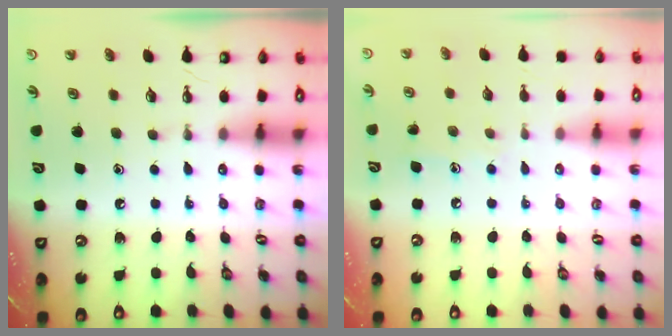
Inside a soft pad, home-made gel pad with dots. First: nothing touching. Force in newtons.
{"total": 5.6, "press": 5.6, "slide": 0.6}